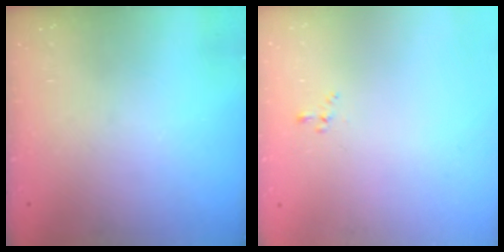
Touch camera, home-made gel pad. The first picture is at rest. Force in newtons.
{"total": 0.0}